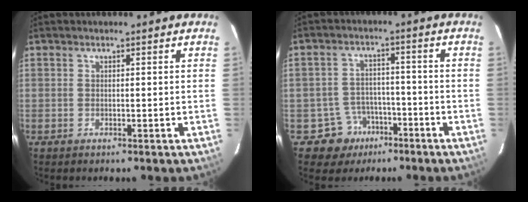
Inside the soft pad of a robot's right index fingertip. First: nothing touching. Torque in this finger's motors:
{"motor_torque": [-0.25, -0.04, -0.48, -0.21]}